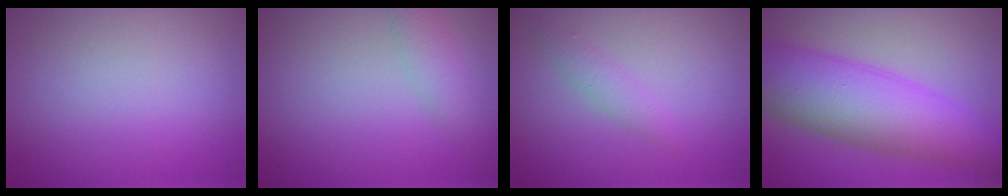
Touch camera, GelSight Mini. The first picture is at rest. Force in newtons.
{"total": 2.5, "press": 2.5, "slide": 0.1}
{"total": 1.4, "press": 1.4, "slide": 0.1}
{"total": 9.2, "press": 9.2, "slide": 0.3}